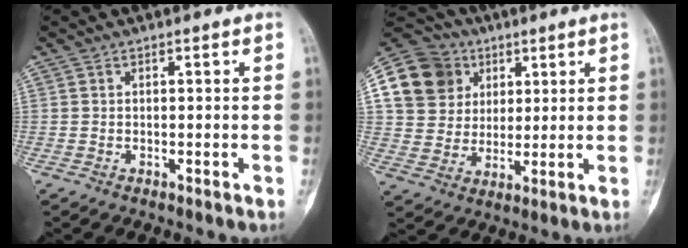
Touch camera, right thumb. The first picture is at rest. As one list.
[{"total": 16.1, "force": [5.3, 14.1, 5.5], "torque": [-0.083, 0.014, 0.100]}]